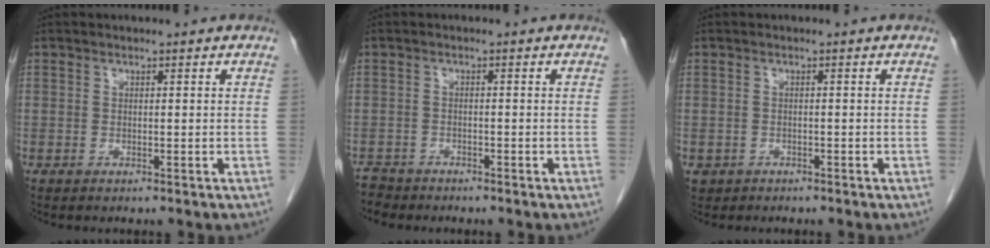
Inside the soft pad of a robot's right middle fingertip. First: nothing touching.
{"total": 2.4, "force": [-2.2, 0.7, -0.5], "torque": [0.008, -0.005, -0.043]}
{"total": 2.0, "force": [-1.2, 1.5, 0.0], "torque": [-0.005, 0.004, -0.020]}